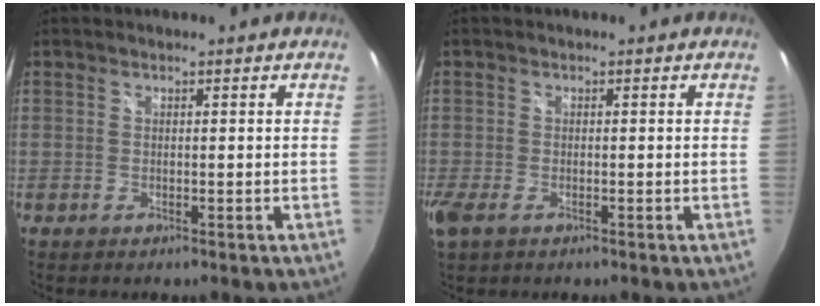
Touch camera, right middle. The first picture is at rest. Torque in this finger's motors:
{"motor_torque": [1.11, -1.03, 0.35, 0.14]}